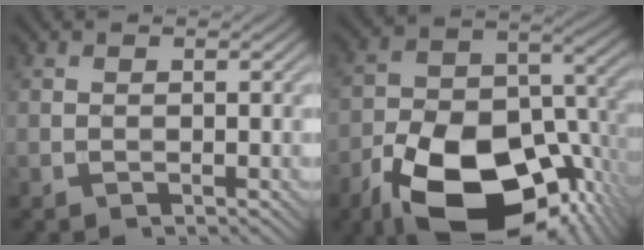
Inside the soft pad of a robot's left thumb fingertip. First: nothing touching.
{"total": 19.5, "force": [-10.5, 10.4, 12.7], "torque": [-0.239, -0.041, -0.155]}